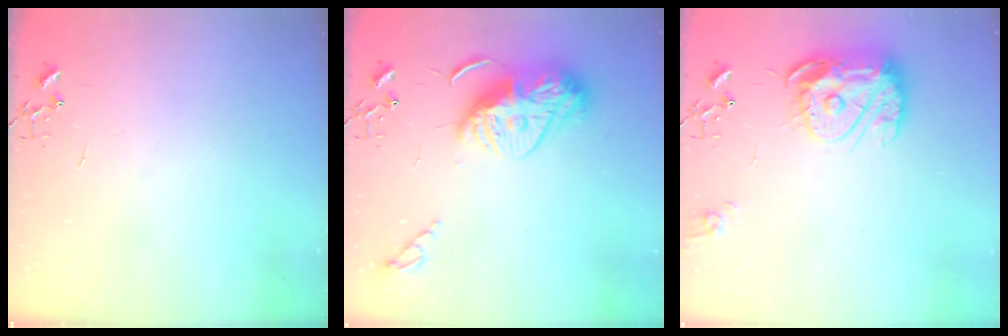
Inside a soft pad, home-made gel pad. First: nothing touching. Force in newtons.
{"total": 16.0, "press": 16.0, "slide": 0.9}
{"total": 15.4, "press": 15.3, "slide": 1.3}